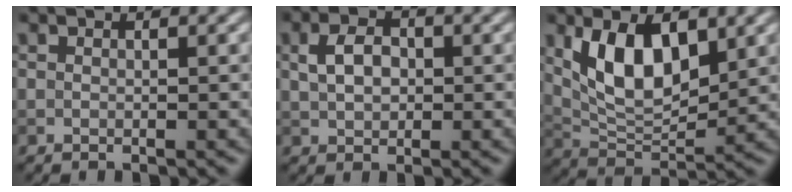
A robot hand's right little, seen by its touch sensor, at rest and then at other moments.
{"total": 2.9, "force": [0.4, 2.0, 2.0], "torque": [-0.043, 0.004, 0.007]}
{"total": 7.0, "force": [2.4, 3.5, 5.6], "torque": [-0.103, -0.003, 0.047]}